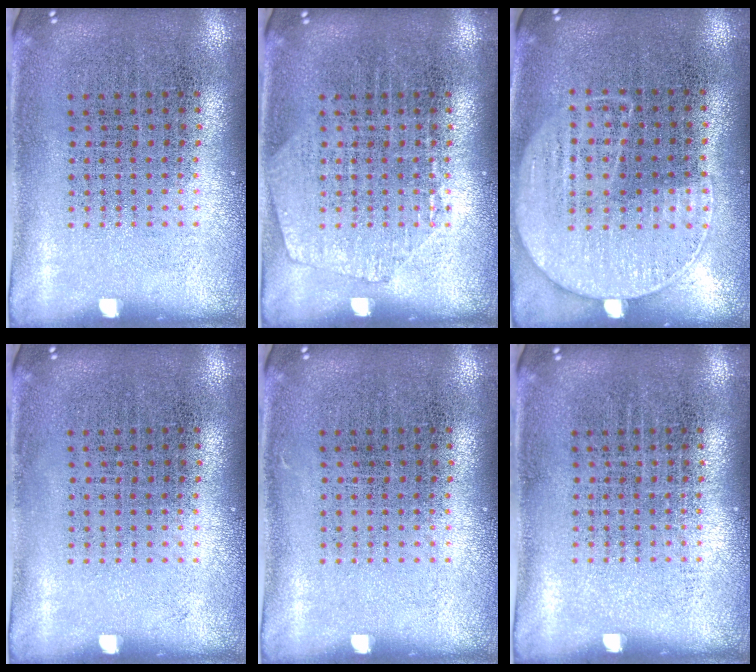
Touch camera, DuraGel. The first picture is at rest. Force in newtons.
{"total": 1.2, "press": 1.2, "slide": 0.2}
{"total": 1.3, "press": 1.0, "slide": 0.7}
{"total": 0.0}
{"total": 0.0}
{"total": 0.0}